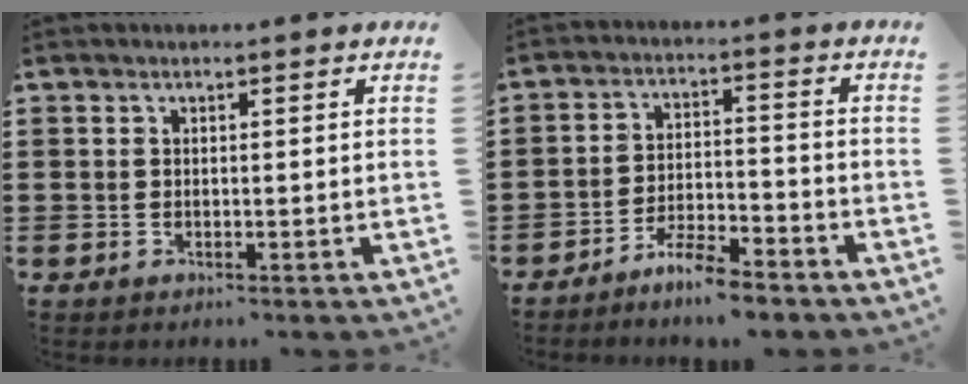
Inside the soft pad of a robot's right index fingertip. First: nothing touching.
{"total": 5.7, "force": [-5.3, 0.4, 2.0], "torque": [-0.046, 0.000, -0.105]}